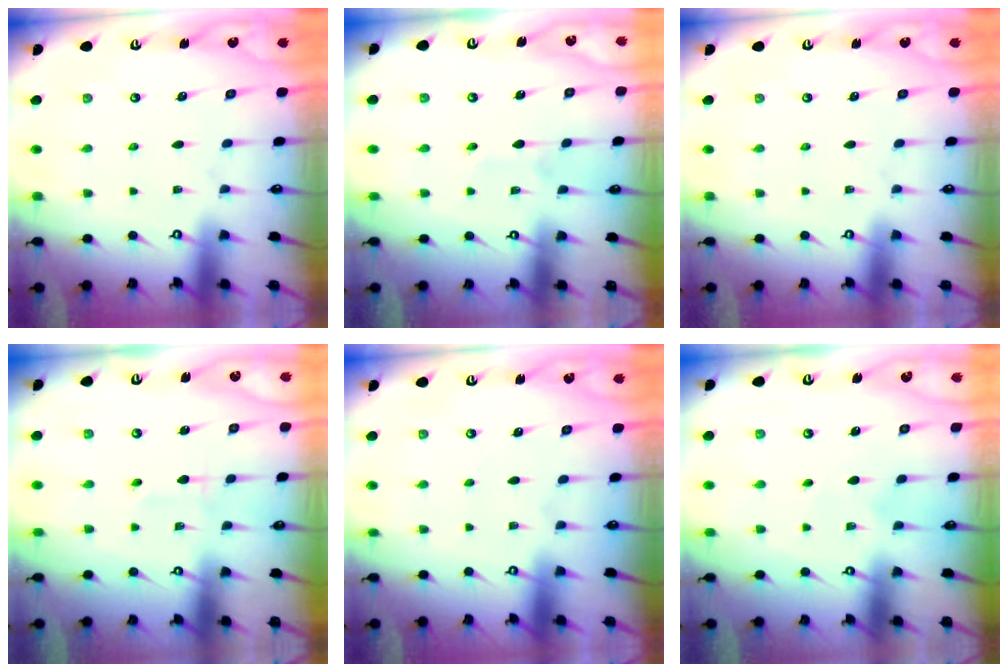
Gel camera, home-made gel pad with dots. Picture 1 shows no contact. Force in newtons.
{"total": 3.5, "press": 3.5, "slide": 0.5}
{"total": 0.0}
{"total": 3.8, "press": 3.8, "slide": 0.6}
{"total": 0.0}
{"total": 3.0, "press": 3.0, "slide": 0.2}